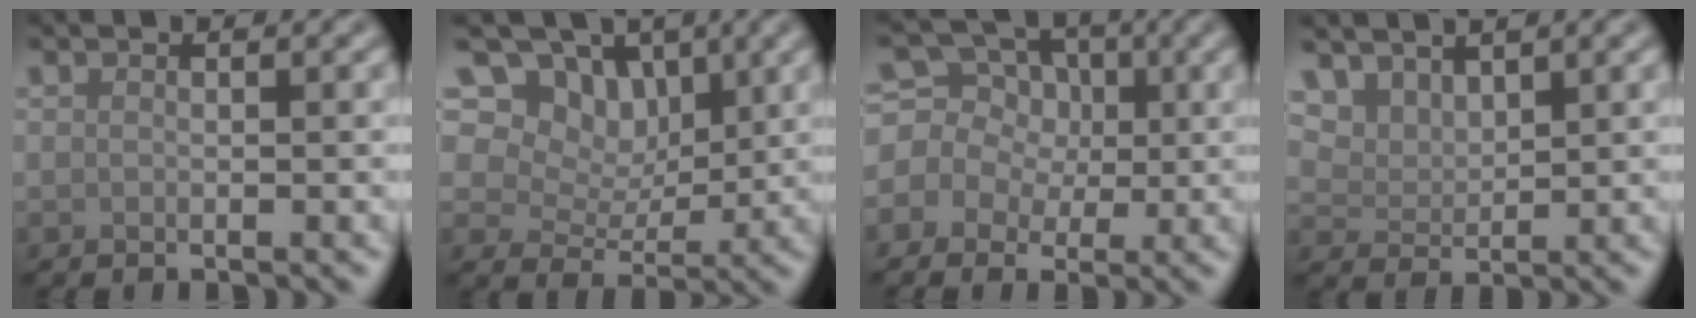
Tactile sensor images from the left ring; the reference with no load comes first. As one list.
[{"total": 8.5, "force": [4.6, 5.9, 4.1], "torque": [-0.067, -0.001, 0.072]}, {"total": 7.4, "force": [1.8, 6.3, 3.4], "torque": [-0.069, 0.027, -0.017]}, {"total": 3.5, "force": [2.8, 1.6, 1.3], "torque": [-0.034, -0.012, 0.066]}]